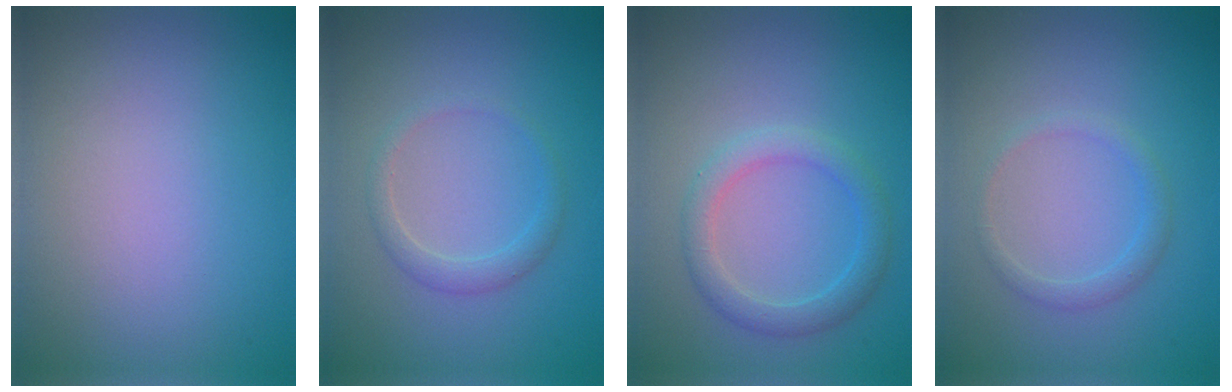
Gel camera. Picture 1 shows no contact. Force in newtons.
{"total": 1.7, "press": 1.7, "slide": 0.2}
{"total": 2.7, "press": 2.7, "slide": 0.1}
{"total": 1.4, "press": 1.4, "slide": 0.2}